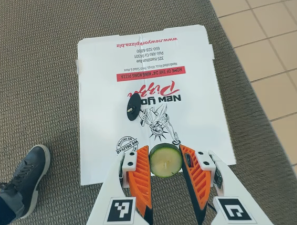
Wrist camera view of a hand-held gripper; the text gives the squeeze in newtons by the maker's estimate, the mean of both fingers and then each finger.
{"total": 7.4, "left": 7.6, "right": 7.2}